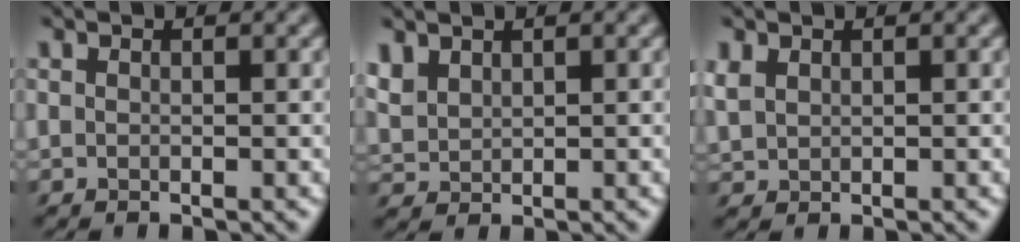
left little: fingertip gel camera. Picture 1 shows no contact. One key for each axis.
{"total": 1.9, "fx": 1.0, "fy": 1.0, "fz": 1.1, "tx": -0.030, "ty": 0.003, "tz": 0.015}
{"total": 1.5, "fx": 0.3, "fy": 0.9, "fz": 1.1, "tx": -0.029, "ty": 0.002, "tz": 0.004}